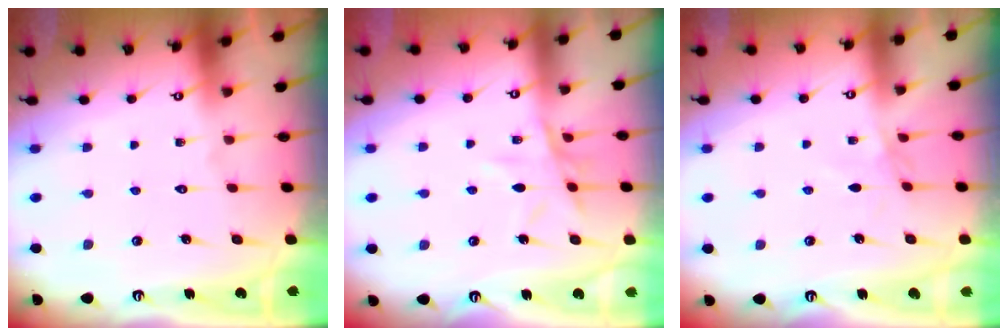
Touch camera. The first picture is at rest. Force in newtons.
{"total": 9.3, "press": 9.3, "slide": 0.6}
{"total": 1.8, "press": 1.8, "slide": 0.4}